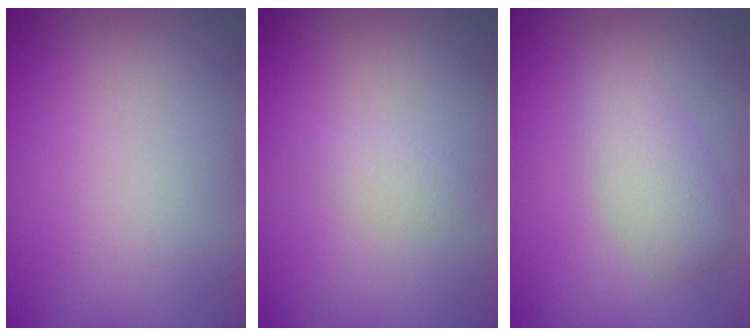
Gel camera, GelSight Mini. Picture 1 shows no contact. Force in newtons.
{"total": 1.0, "press": 1.0, "slide": 0.1}
{"total": 2.9, "press": 2.9, "slide": 0.1}